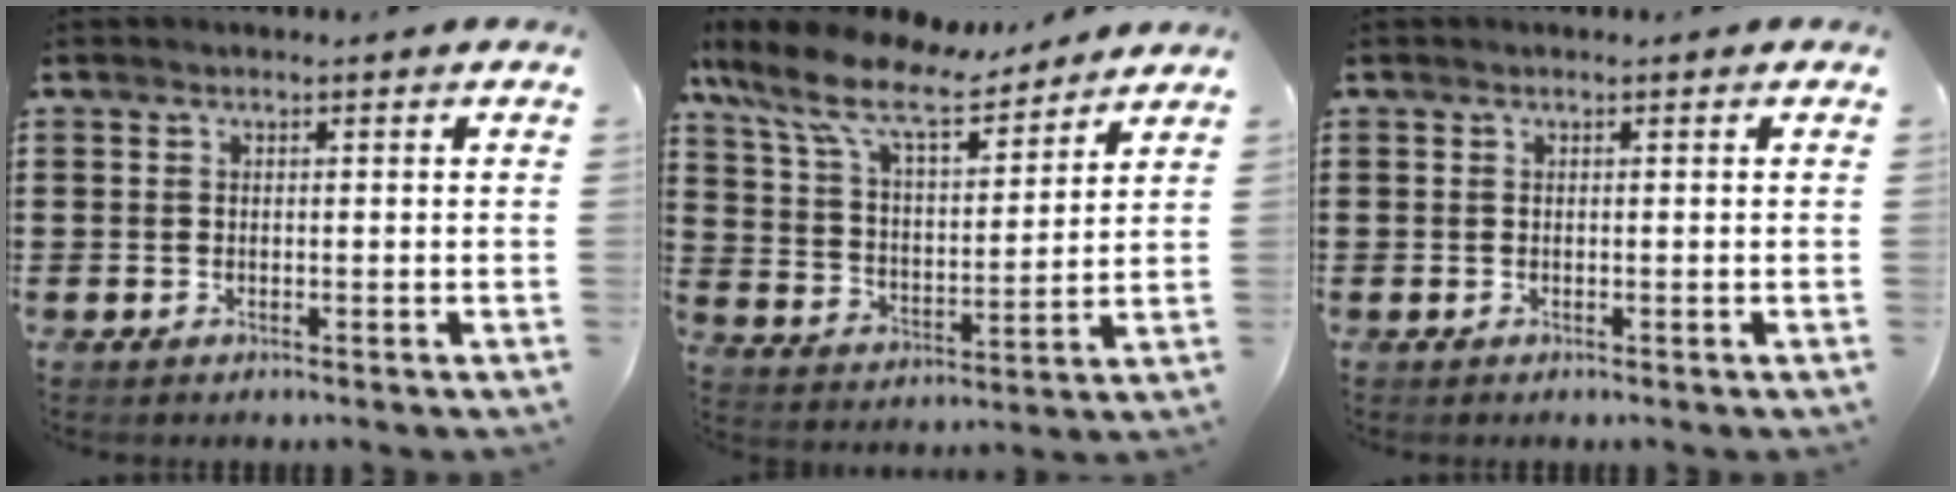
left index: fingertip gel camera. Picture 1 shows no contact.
{"total": 11.1, "force": [8.7, 3.0, 6.2], "torque": [-0.153, -0.038, 0.153]}
{"total": 0.0}